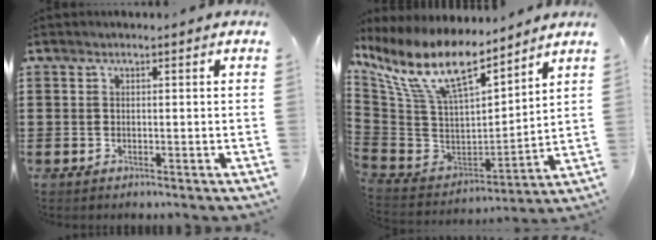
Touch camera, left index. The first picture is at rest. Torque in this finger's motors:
{"motor_torque": [1.24, -0.90, 0.98, 0.21]}